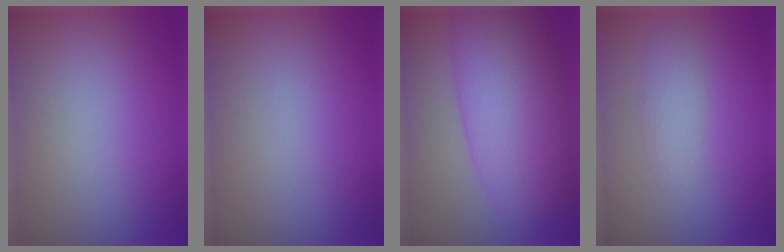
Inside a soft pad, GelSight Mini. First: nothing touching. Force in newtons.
{"total": 0.0}
{"total": 10.9, "press": 10.9, "slide": 0.3}
{"total": 1.6, "press": 1.6, "slide": 0.0}